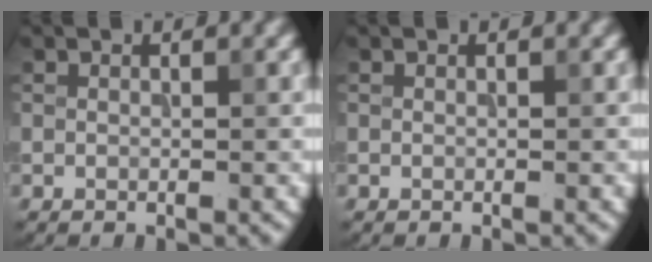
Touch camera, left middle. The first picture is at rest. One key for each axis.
{"total": 0.0}